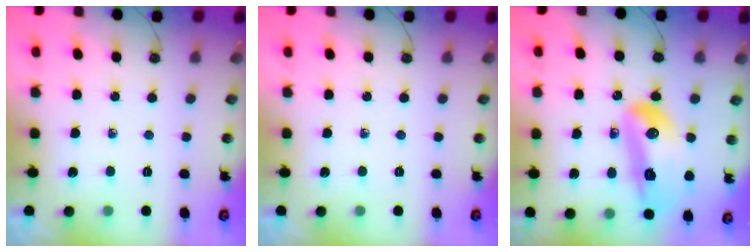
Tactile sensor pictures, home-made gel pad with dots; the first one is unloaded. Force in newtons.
{"total": 0.0}
{"total": 16.6, "press": 16.5, "slide": 2.2}